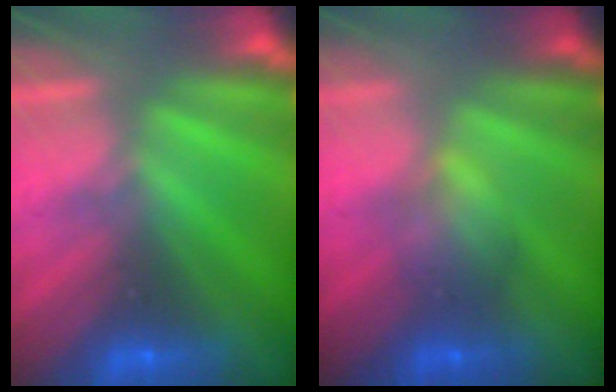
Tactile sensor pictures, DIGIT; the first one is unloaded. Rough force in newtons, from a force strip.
{"total": 1.9}